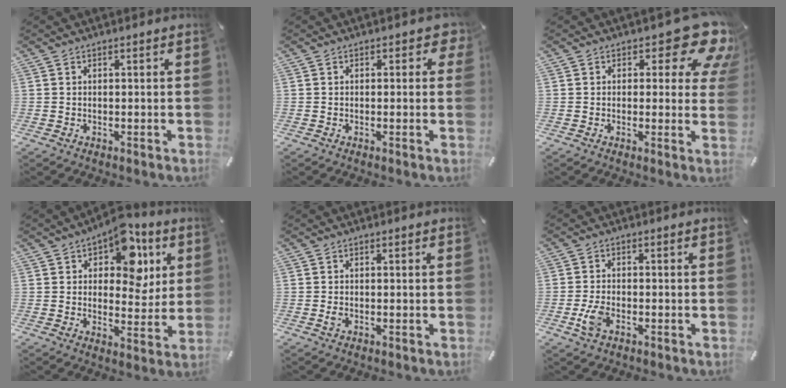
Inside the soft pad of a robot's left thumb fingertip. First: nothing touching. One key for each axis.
{"total": 2.1, "fx": 0.3, "fy": 1.5, "fz": 1.5, "tx": -0.013, "ty": 0.001, "tz": 0.001}
{"total": 12.5, "fx": 6.5, "fy": 5.8, "fz": 9.0, "tx": -0.102, "ty": -0.045, "tz": 0.110}
{"total": 12.6, "fx": 6.0, "fy": 8.0, "fz": 7.6, "tx": -0.096, "ty": -0.029, "tz": 0.103}
{"total": 1.2, "fx": -0.2, "fy": 0.7, "fz": 0.9, "tx": -0.024, "ty": -0.002, "tz": -0.007}
{"total": 4.6, "fx": -1.8, "fy": 2.4, "fz": 3.5, "tx": -0.083, "ty": 0.000, "tz": -0.036}